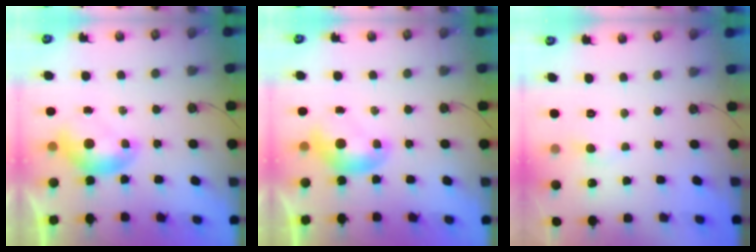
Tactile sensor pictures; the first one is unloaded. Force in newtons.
{"total": 0.0}
{"total": 1.3, "press": 1.1, "slide": 0.6}